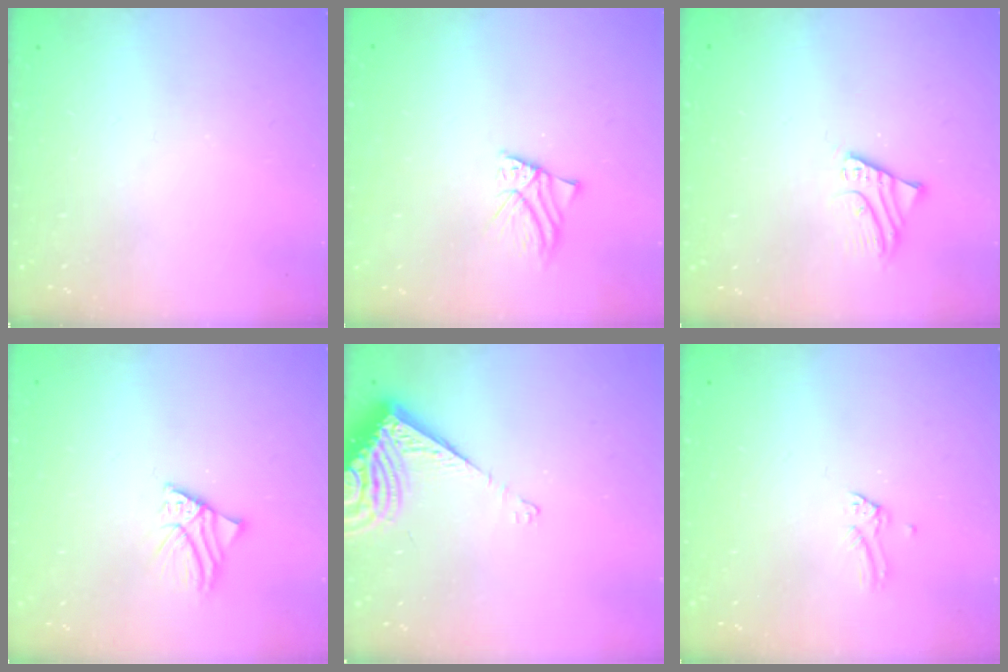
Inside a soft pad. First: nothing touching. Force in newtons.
{"total": 2.9, "press": 2.9, "slide": 0.2}
{"total": 2.6, "press": 2.6, "slide": 0.2}
{"total": 3.1, "press": 3.0, "slide": 0.4}
{"total": 9.3, "press": 9.3, "slide": 1.1}
{"total": 0.0}